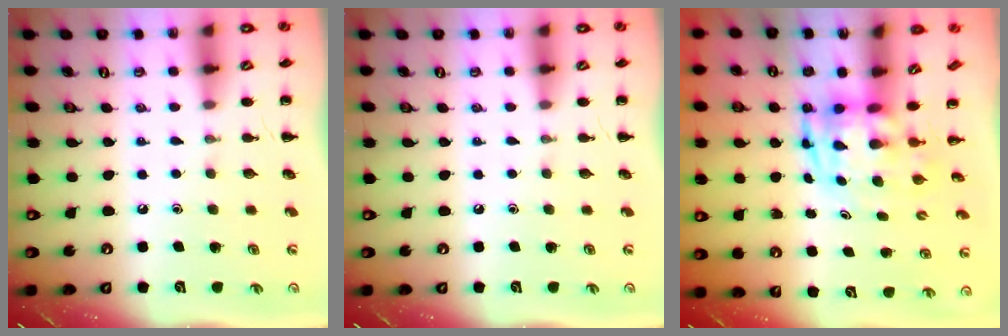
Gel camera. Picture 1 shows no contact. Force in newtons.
{"total": 0.0}
{"total": 3.2, "press": 3.1, "slide": 0.8}